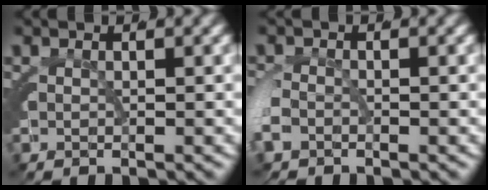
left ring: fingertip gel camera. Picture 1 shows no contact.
{"total": 2.0, "force": [-1.2, 1.5, 0.2], "torque": [-0.019, -0.001, -0.025]}